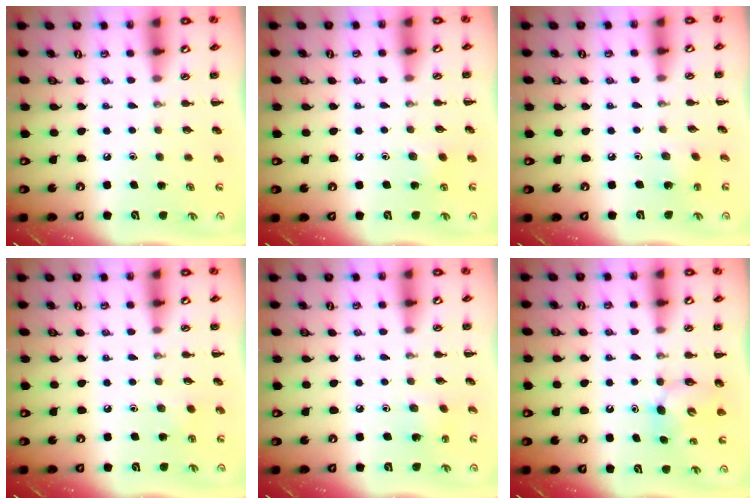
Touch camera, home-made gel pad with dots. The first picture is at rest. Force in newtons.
{"total": 4.7, "press": 4.4, "slide": 1.5}
{"total": 1.8, "press": 1.7, "slide": 0.7}
{"total": 2.1, "press": 2.0, "slide": 0.7}
{"total": 2.2, "press": 2.0, "slide": 0.7}
{"total": 5.5, "press": 5.4, "slide": 0.7}